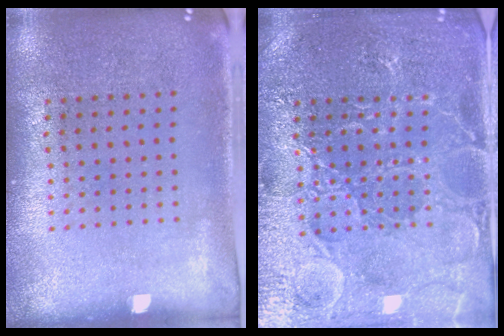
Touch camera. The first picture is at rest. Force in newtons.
{"total": 4.5, "press": 4.4, "slide": 0.9}